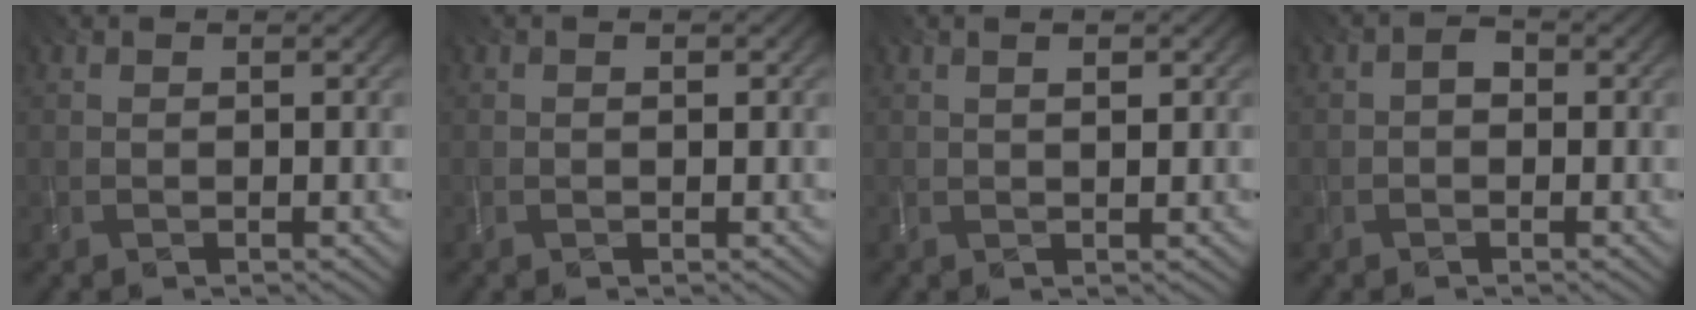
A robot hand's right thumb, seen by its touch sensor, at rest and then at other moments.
{"total": 1.0, "force": [-0.2, 0.2, 1.0], "torque": [-0.010, 0.002, -0.002]}
{"total": 1.7, "force": [0.4, 0.2, 1.6], "torque": [-0.017, -0.003, 0.009]}
{"total": 1.5, "force": [-0.8, 1.0, 0.7], "torque": [-0.003, 0.001, -0.019]}